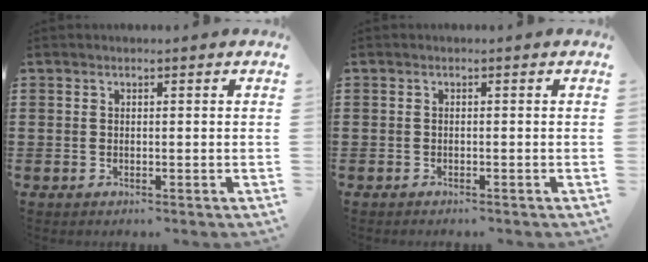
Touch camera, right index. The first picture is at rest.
{"total": 0.6, "force": [-0.6, 0.0, 0.0], "torque": [0.000, -0.001, -0.014]}